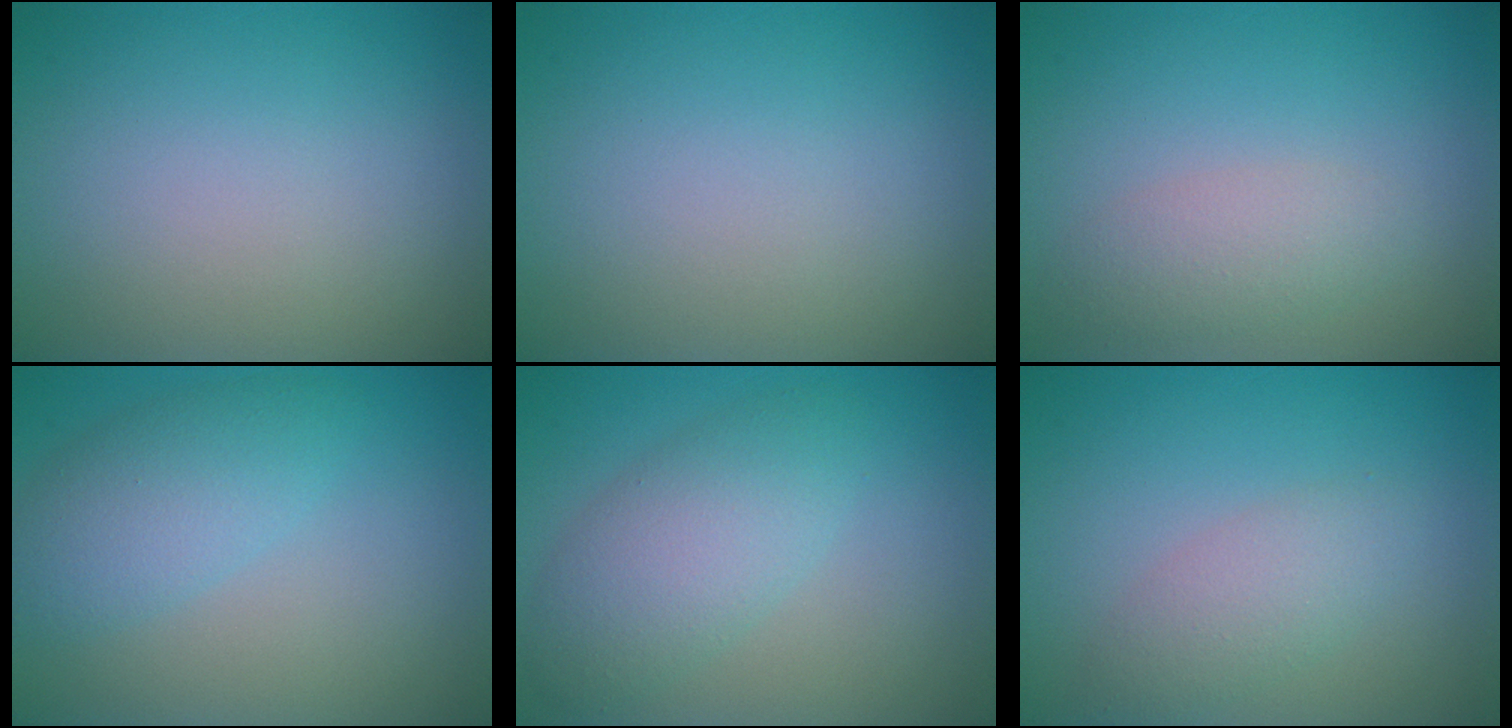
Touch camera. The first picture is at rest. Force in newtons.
{"total": 0.0}
{"total": 2.5, "press": 2.5, "slide": 0.2}
{"total": 3.8, "press": 3.8, "slide": 0.2}
{"total": 4.5, "press": 4.5, "slide": 0.0}
{"total": 2.6, "press": 2.6, "slide": 0.1}